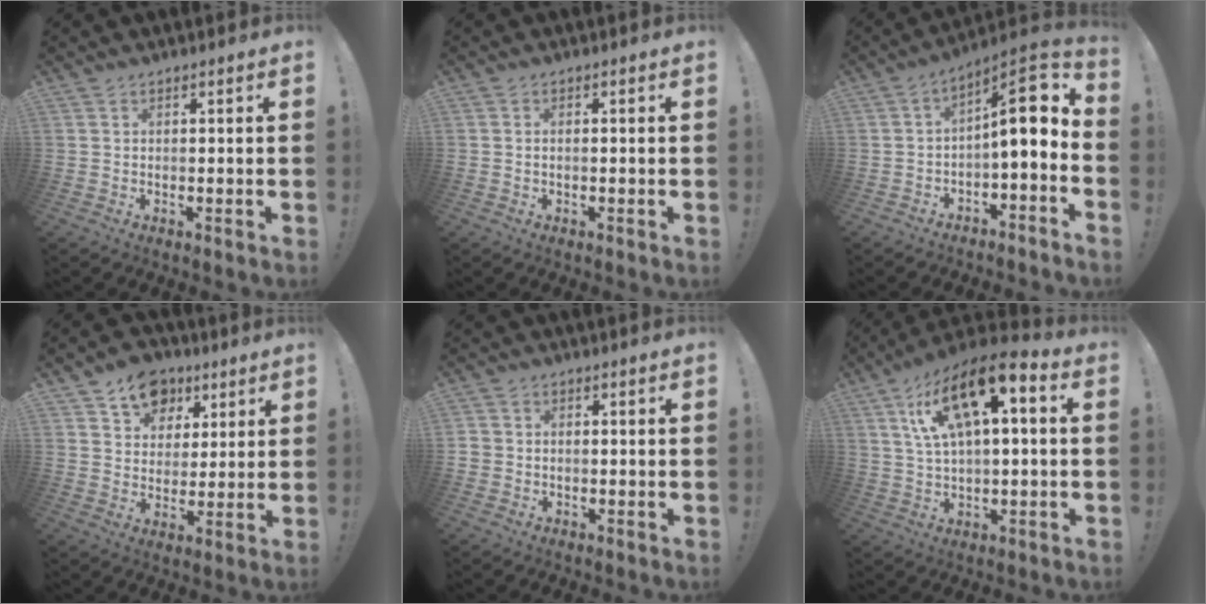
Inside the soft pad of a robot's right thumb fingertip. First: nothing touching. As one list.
[{"total": 0.6, "force": [-0.3, 0.1, 0.5], "torque": [-0.011, 0.001, -0.006]}, {"total": 10.7, "force": [1.2, 3.4, 10.1], "torque": [-0.136, -0.017, 0.014]}, {"total": 11.7, "force": [6.3, 9.1, 3.8], "torque": [-0.048, -0.037, 0.122]}, {"total": 2.3, "force": [-0.8, 2.0, 0.8], "torque": [-0.013, 0.007, -0.015]}, {"total": 15.5, "force": [6.7, 5.3, 12.9], "torque": [-0.221, -0.034, 0.112]}]